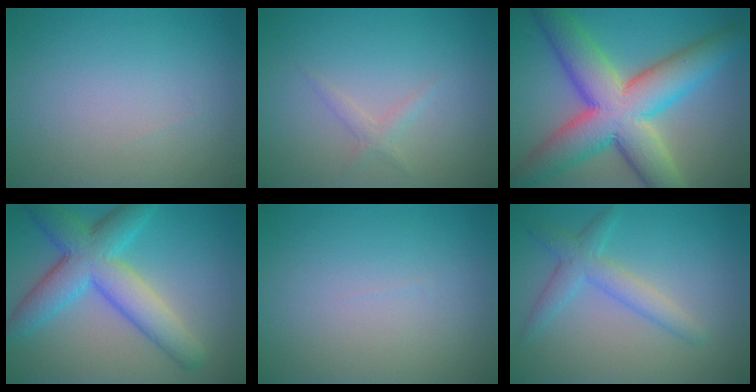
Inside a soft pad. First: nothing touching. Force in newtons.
{"total": 1.1, "press": 1.1, "slide": 0.0}
{"total": 12.3, "press": 12.3, "slide": 0.6}
{"total": 7.4, "press": 7.4, "slide": 0.4}
{"total": 0.0}
{"total": 2.9, "press": 2.9, "slide": 0.1}